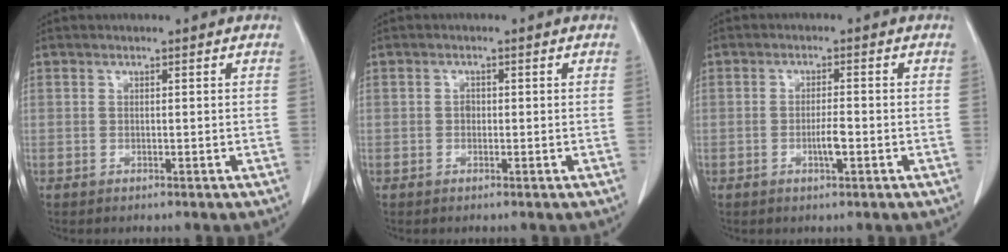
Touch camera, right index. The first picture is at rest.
{"total": 0.8, "force": [0.0, 0.7, 0.5], "torque": [-0.004, 0.004, 0.000]}
{"total": 2.6, "force": [-0.8, 0.3, 2.4], "torque": [-0.043, 0.001, -0.011]}